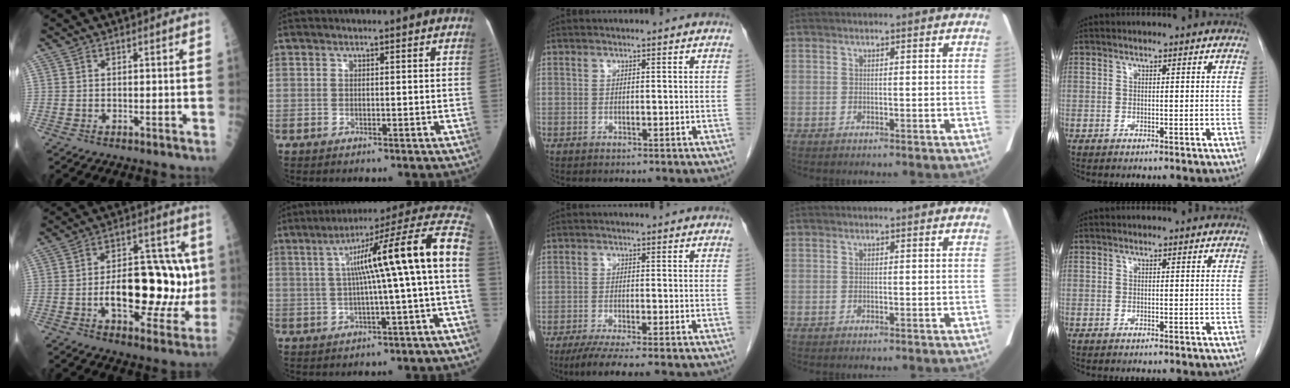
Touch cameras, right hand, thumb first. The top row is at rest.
{"thumb": {"total": 21.9, "force": [-1.3, 10.9, 19.0], "torque": [-0.245, 0.024, -0.010]}, "index": {"total": 17.5, "force": [1.3, -0.6, 17.5], "torque": [-0.242, 0.042, 0.010]}, "middle": {"total": 7.0, "force": [-5.3, 0.2, 4.5], "torque": [-0.067, -0.017, -0.081]}}